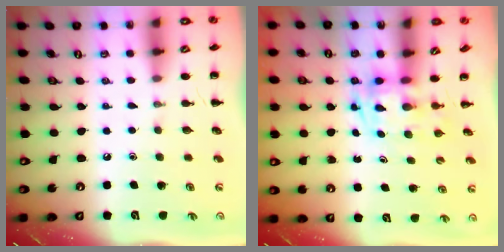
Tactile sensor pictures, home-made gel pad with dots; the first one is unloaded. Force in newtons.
{"total": 2.8, "press": 2.7, "slide": 0.7}